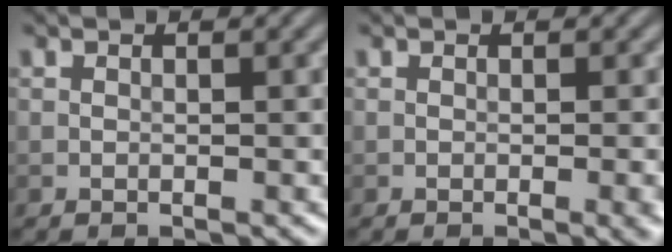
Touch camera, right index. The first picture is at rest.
{"total": 1.7, "force": [-0.4, 0.4, 1.6], "torque": [-0.017, -0.001, -0.006]}